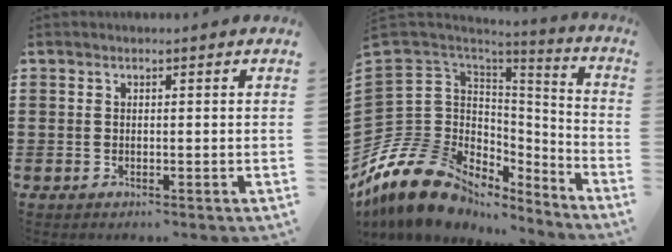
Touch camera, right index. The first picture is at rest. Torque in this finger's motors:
{"motor_torque": [0.51, 0.77, -0.30, -0.21]}